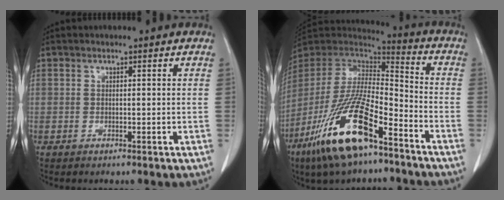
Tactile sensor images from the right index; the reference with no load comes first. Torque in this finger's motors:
{"motor_torque": [1.55, -0.59, 1.05, 0.21]}